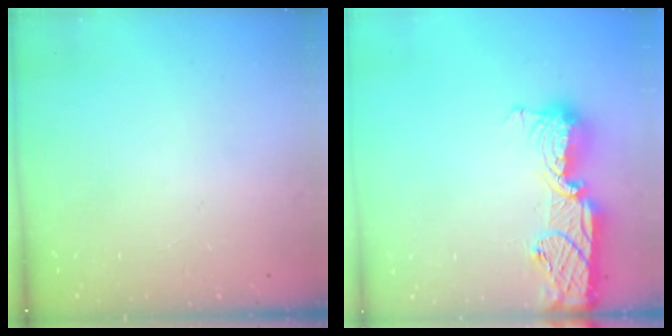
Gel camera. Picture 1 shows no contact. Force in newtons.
{"total": 17.0, "press": 16.3, "slide": 4.7}